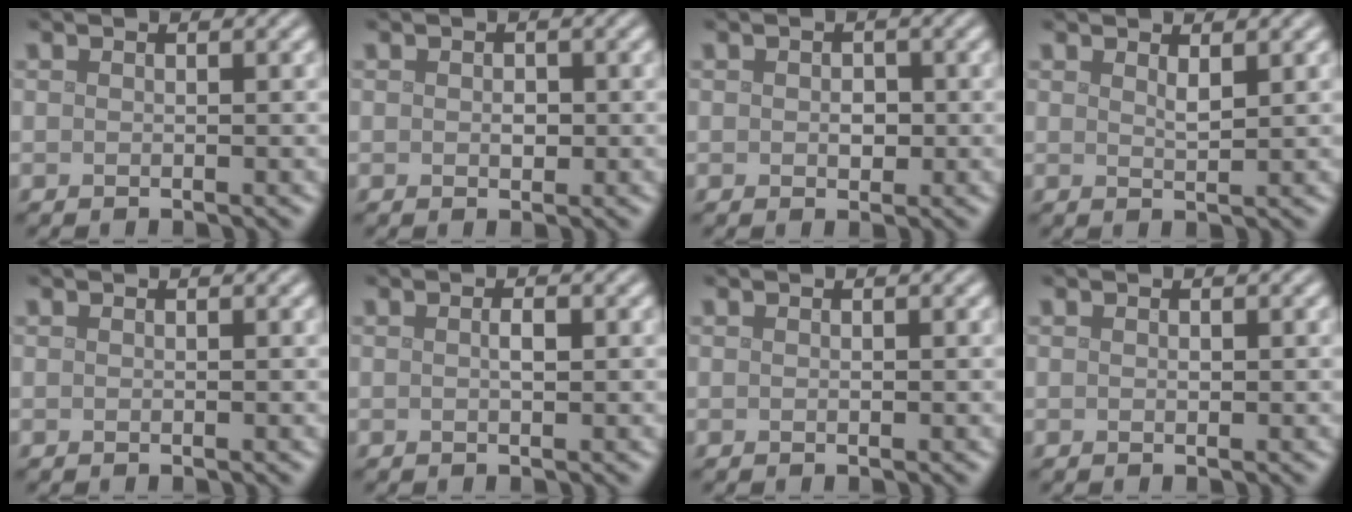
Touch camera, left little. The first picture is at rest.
{"total": 1.0, "force": [0.0, 0.7, 0.7], "torque": [-0.009, -0.003, -0.001]}
{"total": 1.4, "force": [0.0, 1.0, 1.0], "torque": [-0.013, -0.003, -0.001]}
{"total": 1.1, "force": [0.8, 0.2, 0.7], "torque": [-0.014, -0.002, 0.014]}
{"total": 0.0}
{"total": 1.0, "force": [0.1, 0.3, 1.0], "torque": [-0.017, 0.000, 0.002]}
{"total": 0.0}
{"total": 0.0}